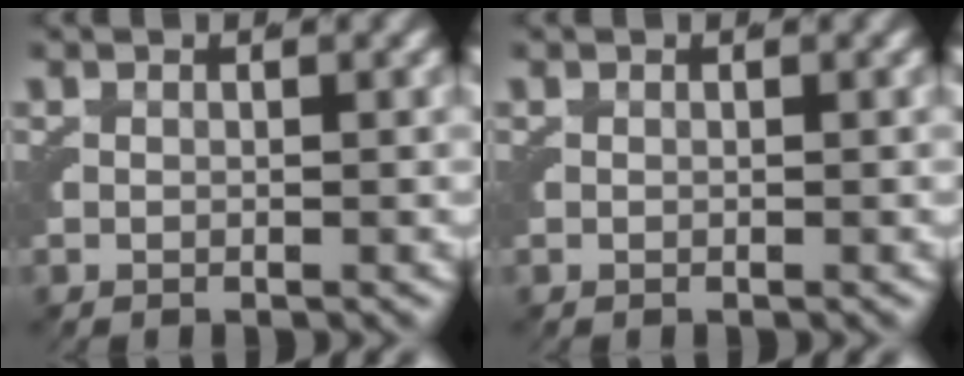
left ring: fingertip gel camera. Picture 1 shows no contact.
{"total": 0.0}